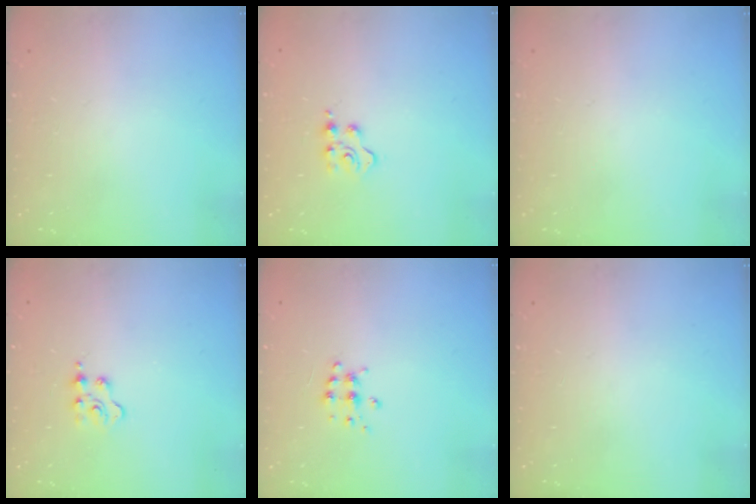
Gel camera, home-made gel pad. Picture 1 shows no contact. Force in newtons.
{"total": 3.4, "press": 3.4, "slide": 0.5}
{"total": 0.0}
{"total": 2.4, "press": 2.3, "slide": 0.5}
{"total": 5.5, "press": 5.4, "slide": 0.5}
{"total": 0.0}